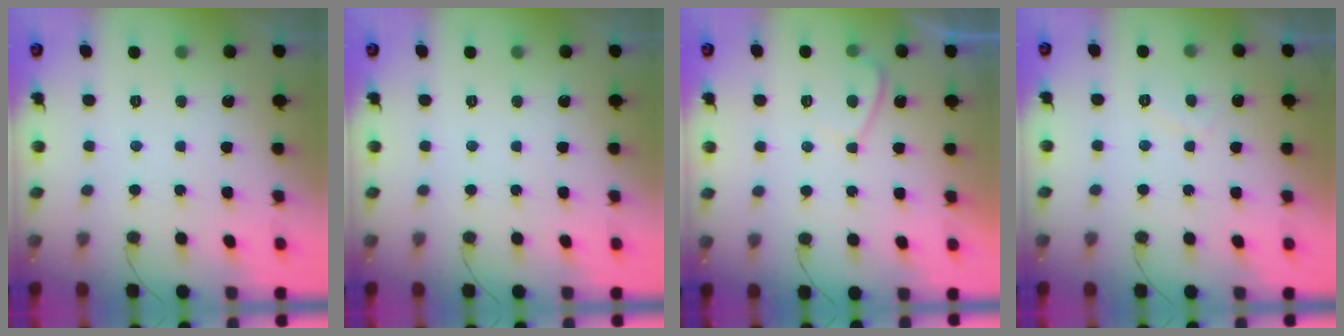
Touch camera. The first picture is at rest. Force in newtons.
{"total": 0.0}
{"total": 2.5, "press": 2.3, "slide": 0.8}
{"total": 1.2, "press": 1.0, "slide": 0.7}